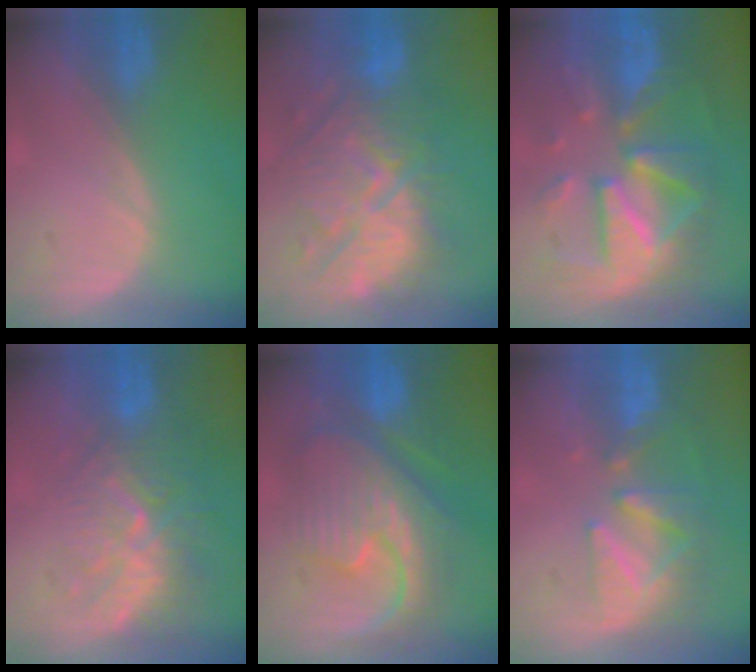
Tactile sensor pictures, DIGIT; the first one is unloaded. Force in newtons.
{"total": 12.1, "press": 11.6, "slide": 3.2}
{"total": 12.4, "press": 12.4, "slide": 1.2}
{"total": 9.3, "press": 8.6, "slide": 3.5}
{"total": 12.3, "press": 12.2, "slide": 1.4}
{"total": 8.4, "press": 7.7, "slide": 3.3}